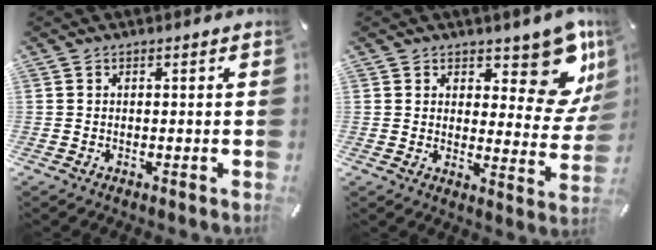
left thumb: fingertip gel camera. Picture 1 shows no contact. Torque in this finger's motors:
{"motor_torque": [0.89, -0.24, 0.29, 0.13, 0.09]}